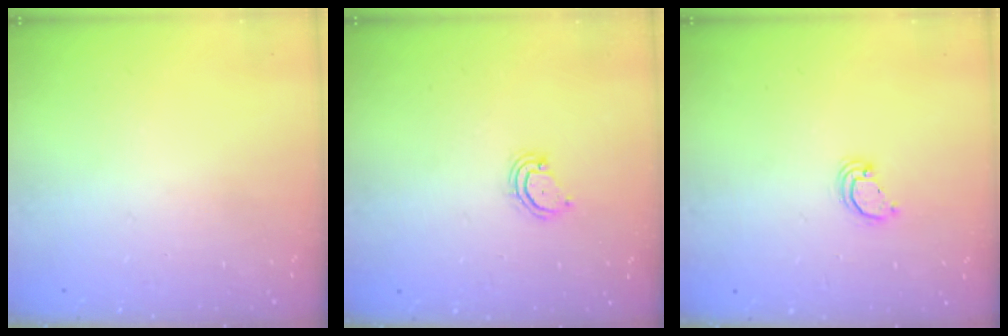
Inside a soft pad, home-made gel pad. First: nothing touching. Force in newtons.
{"total": 3.8, "press": 3.8, "slide": 0.5}
{"total": 3.2, "press": 3.1, "slide": 0.3}